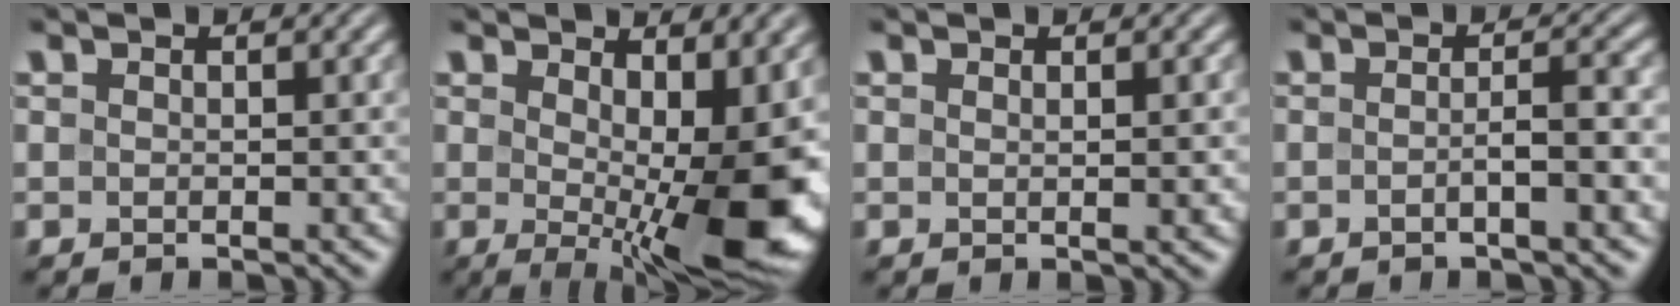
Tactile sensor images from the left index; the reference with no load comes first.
{"total": 11.5, "force": [-0.3, 4.0, 10.8], "torque": [-0.144, -0.013, 0.002]}
{"total": 1.0, "force": [0.2, 0.1, 1.0], "torque": [-0.014, 0.000, 0.002]}
{"total": 2.8, "force": [-0.7, 0.5, 2.7], "torque": [-0.041, 0.004, -0.016]}